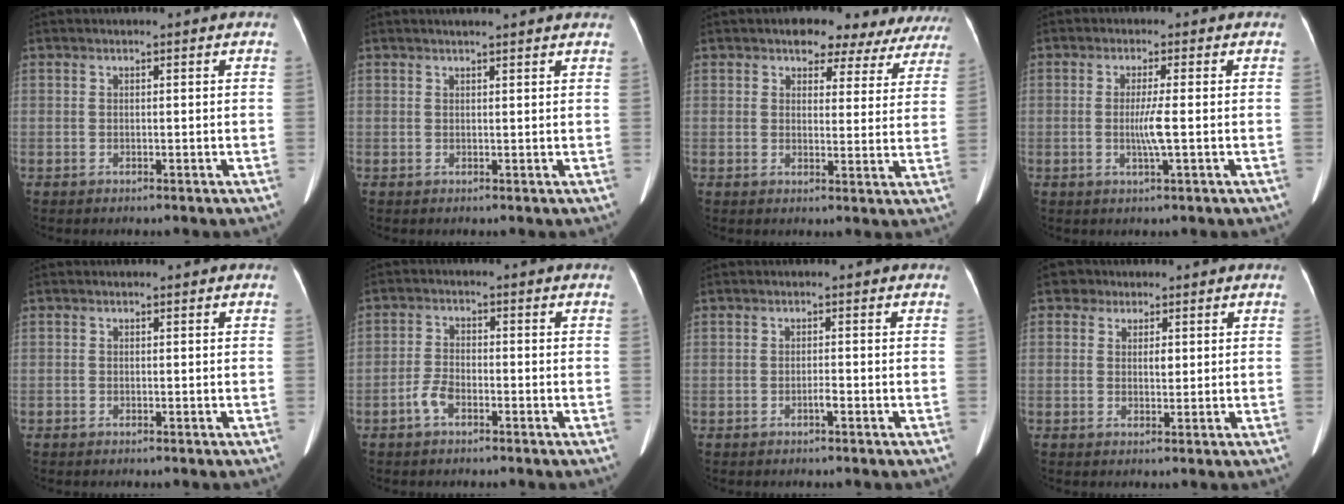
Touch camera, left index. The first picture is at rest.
{"total": 5.8, "force": [5.2, 0.4, 2.6], "torque": [-0.034, 0.022, 0.056]}
{"total": 12.9, "force": [11.1, 5.3, 3.8], "torque": [-0.007, 0.000, 0.103]}
{"total": 3.5, "force": [-0.4, -0.5, 3.4], "torque": [-0.070, -0.007, -0.007]}
{"total": 0.0}
{"total": 3.2, "force": [-2.2, 1.4, 2.0], "torque": [-0.047, 0.001, -0.042]}
{"total": 1.0, "force": [-0.8, 0.0, 0.6], "torque": [-0.015, -0.004, -0.014]}
{"total": 3.1, "force": [1.3, 2.6, 1.2], "torque": [-0.018, 0.004, 0.020]}